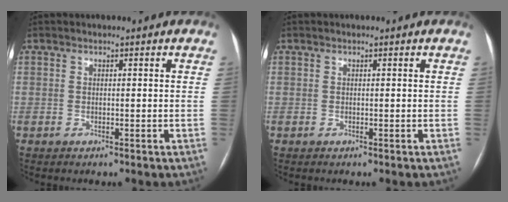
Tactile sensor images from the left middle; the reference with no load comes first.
{"total": 0.0}